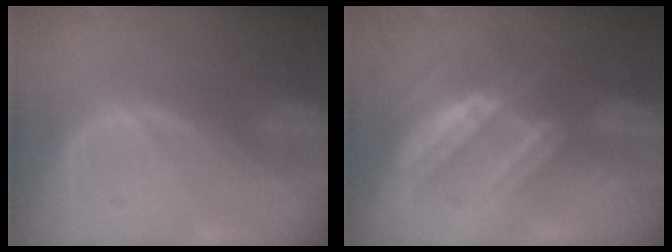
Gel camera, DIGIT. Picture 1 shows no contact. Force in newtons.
{"total": 7.4, "press": 6.8, "slide": 3.0}